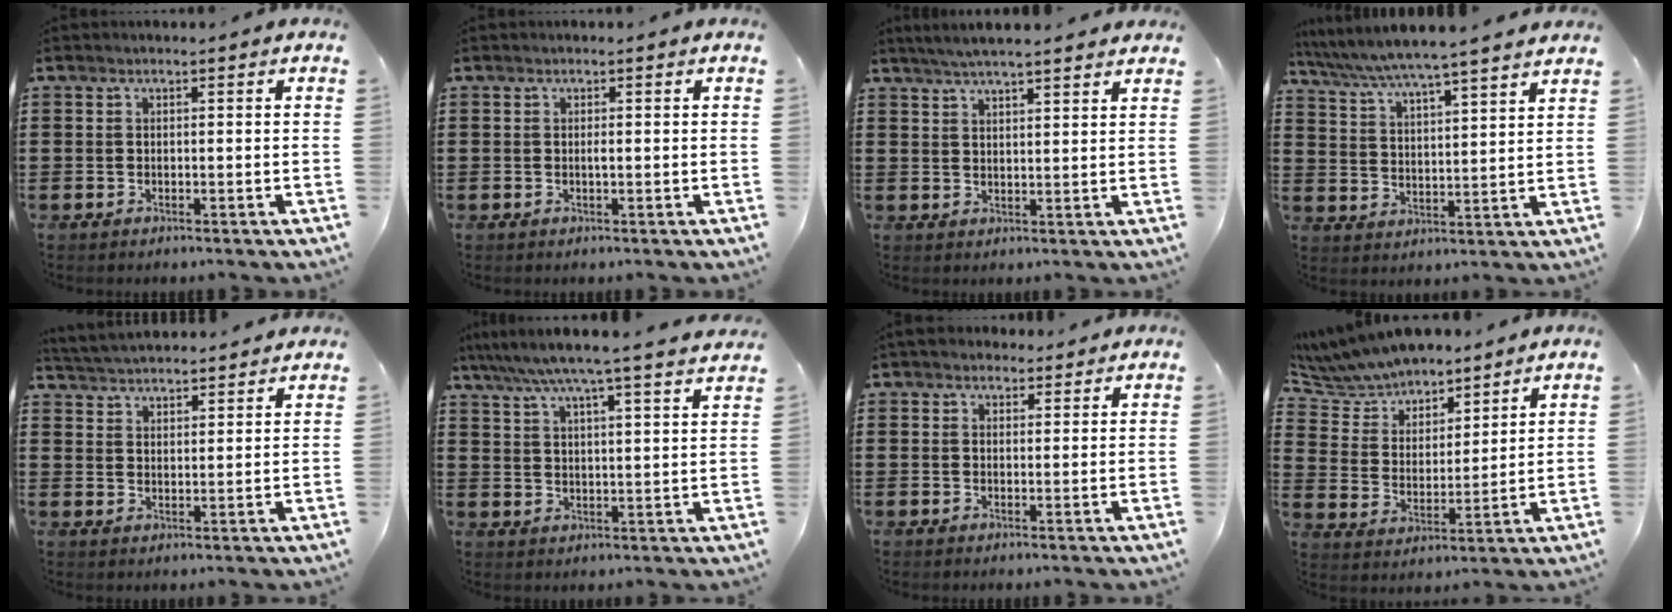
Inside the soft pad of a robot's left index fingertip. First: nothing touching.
{"total": 0.7, "force": [0.1, 0.0, 0.7], "torque": [-0.014, -0.004, 0.002]}
{"total": 3.9, "force": [3.6, 0.3, 1.5], "torque": [-0.037, -0.004, 0.066]}
{"total": 5.7, "force": [5.4, -0.4, 1.7], "torque": [-0.056, -0.035, 0.091]}
{"total": 3.5, "force": [3.5, 0.3, -0.2], "torque": [-0.012, -0.017, 0.062]}
{"total": 6.1, "force": [5.4, -0.7, 2.6], "torque": [-0.073, -0.035, 0.090]}
{"total": 2.8, "force": [2.5, 1.3, 0.5], "torque": [-0.017, 0.002, 0.047]}
{"total": 7.5, "force": [7.2, 1.9, 0.8], "torque": [-0.060, -0.041, 0.130]}